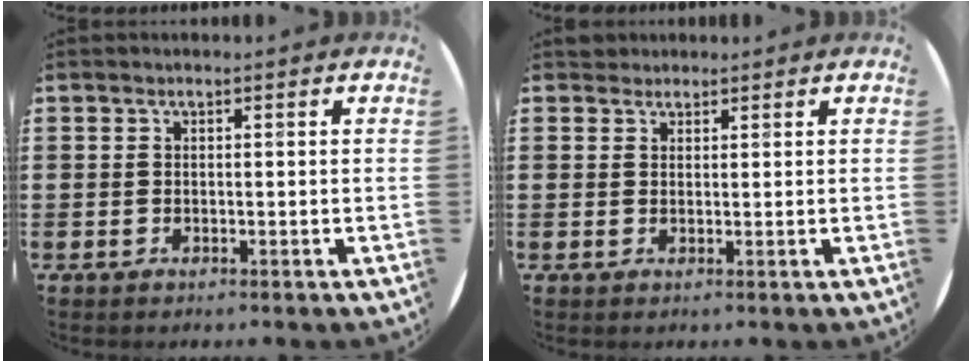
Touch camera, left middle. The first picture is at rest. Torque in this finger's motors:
{"motor_torque": [0.26, -0.20, -0.01, 0.01]}